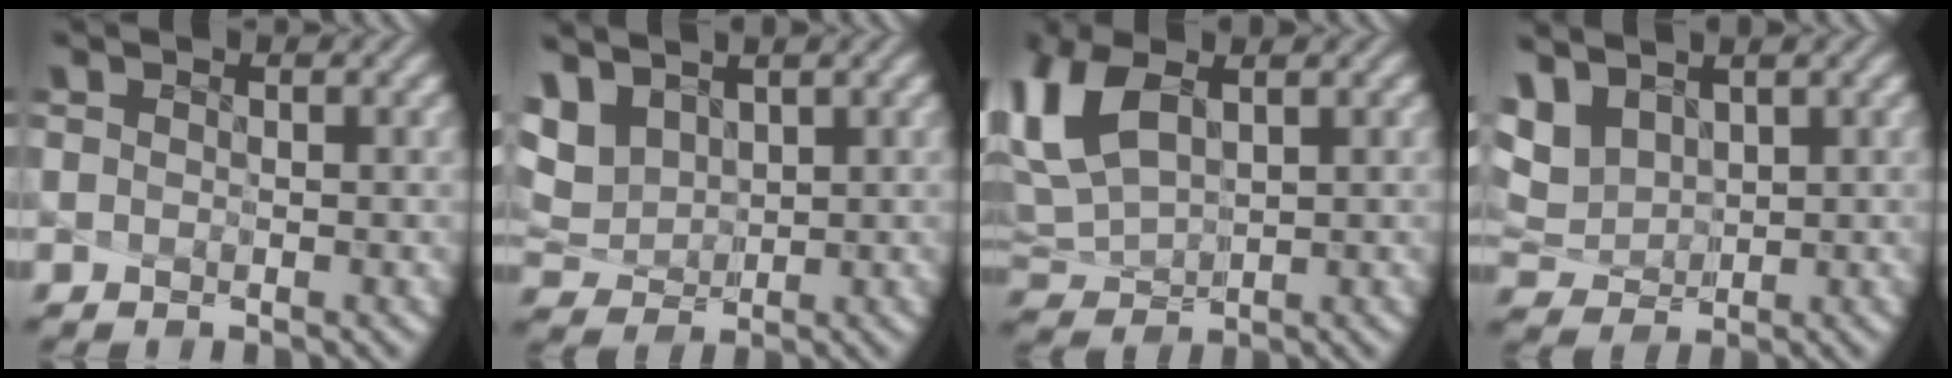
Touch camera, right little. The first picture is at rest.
{"total": 5.2, "force": [3.2, 3.2, 2.6], "torque": [-0.096, 0.009, 0.072]}
{"total": 5.7, "force": [2.0, 3.1, 4.3], "torque": [-0.127, 0.007, 0.055]}
{"total": 4.6, "force": [3.0, 2.6, 2.4], "torque": [-0.093, 0.009, 0.078]}